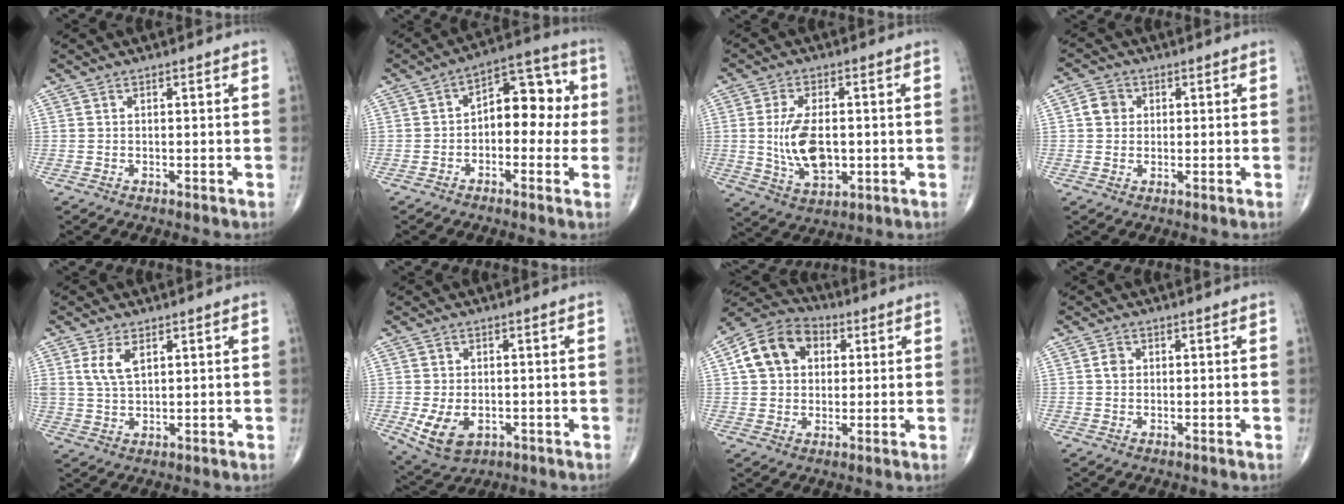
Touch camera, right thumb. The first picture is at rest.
{"total": 11.1, "force": [-0.1, 6.7, 8.9], "torque": [-0.081, 0.039, -0.014]}
{"total": 10.6, "force": [-0.3, 5.7, 8.9], "torque": [-0.162, -0.005, 0.003]}
{"total": 3.7, "force": [0.6, 3.3, 1.6], "torque": [-0.016, 0.004, 0.005]}
{"total": 5.0, "force": [2.1, 2.5, 3.8], "torque": [-0.076, -0.005, 0.048]}
{"total": 7.9, "force": [-2.0, 5.1, 5.7], "torque": [-0.098, -0.004, -0.022]}
{"total": 12.0, "force": [2.9, 9.2, 7.2], "torque": [-0.107, 0.012, 0.038]}
{"total": 1.8, "force": [0.2, 1.5, 0.9], "torque": [-0.011, 0.003, 0.002]}